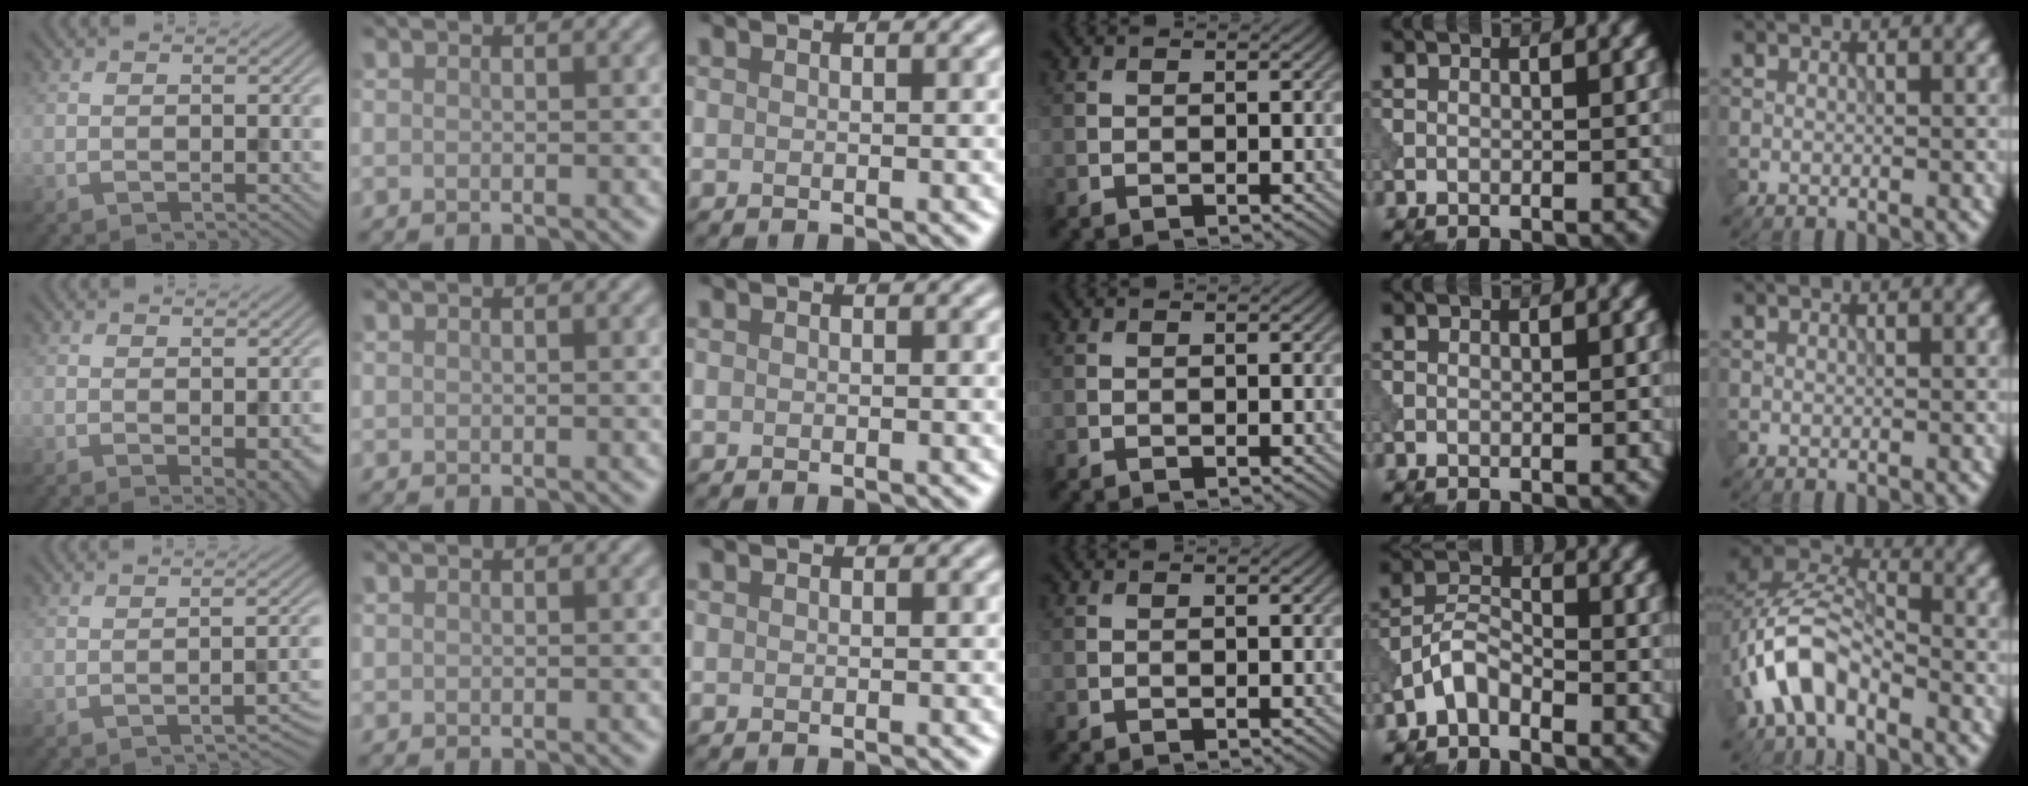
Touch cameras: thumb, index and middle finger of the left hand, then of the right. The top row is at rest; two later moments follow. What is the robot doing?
{"motion": "dispense", "object": "syringe"}